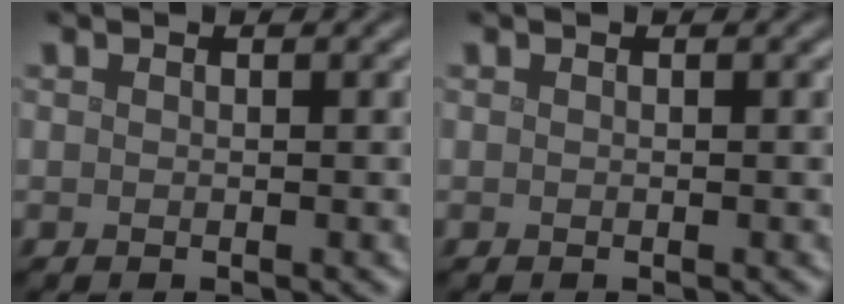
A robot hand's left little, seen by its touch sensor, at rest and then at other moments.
{"total": 0.0}